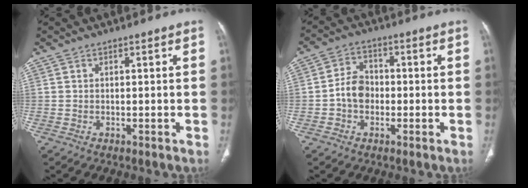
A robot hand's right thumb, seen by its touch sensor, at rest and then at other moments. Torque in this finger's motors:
{"motor_torque": [0.47, 0.89, 0.72, -0.61, 0.07]}